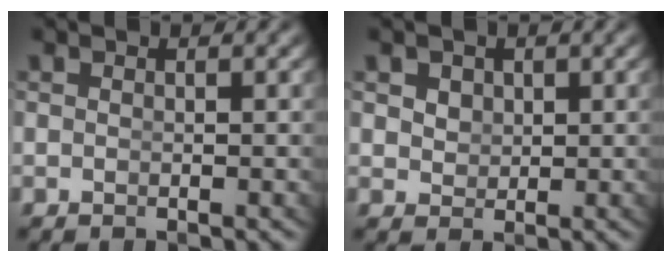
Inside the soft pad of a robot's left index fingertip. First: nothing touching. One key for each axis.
{"total": 1.8, "fx": 1.0, "fy": 1.3, "fz": 0.8, "tx": -0.015, "ty": -0.015, "tz": 0.031}